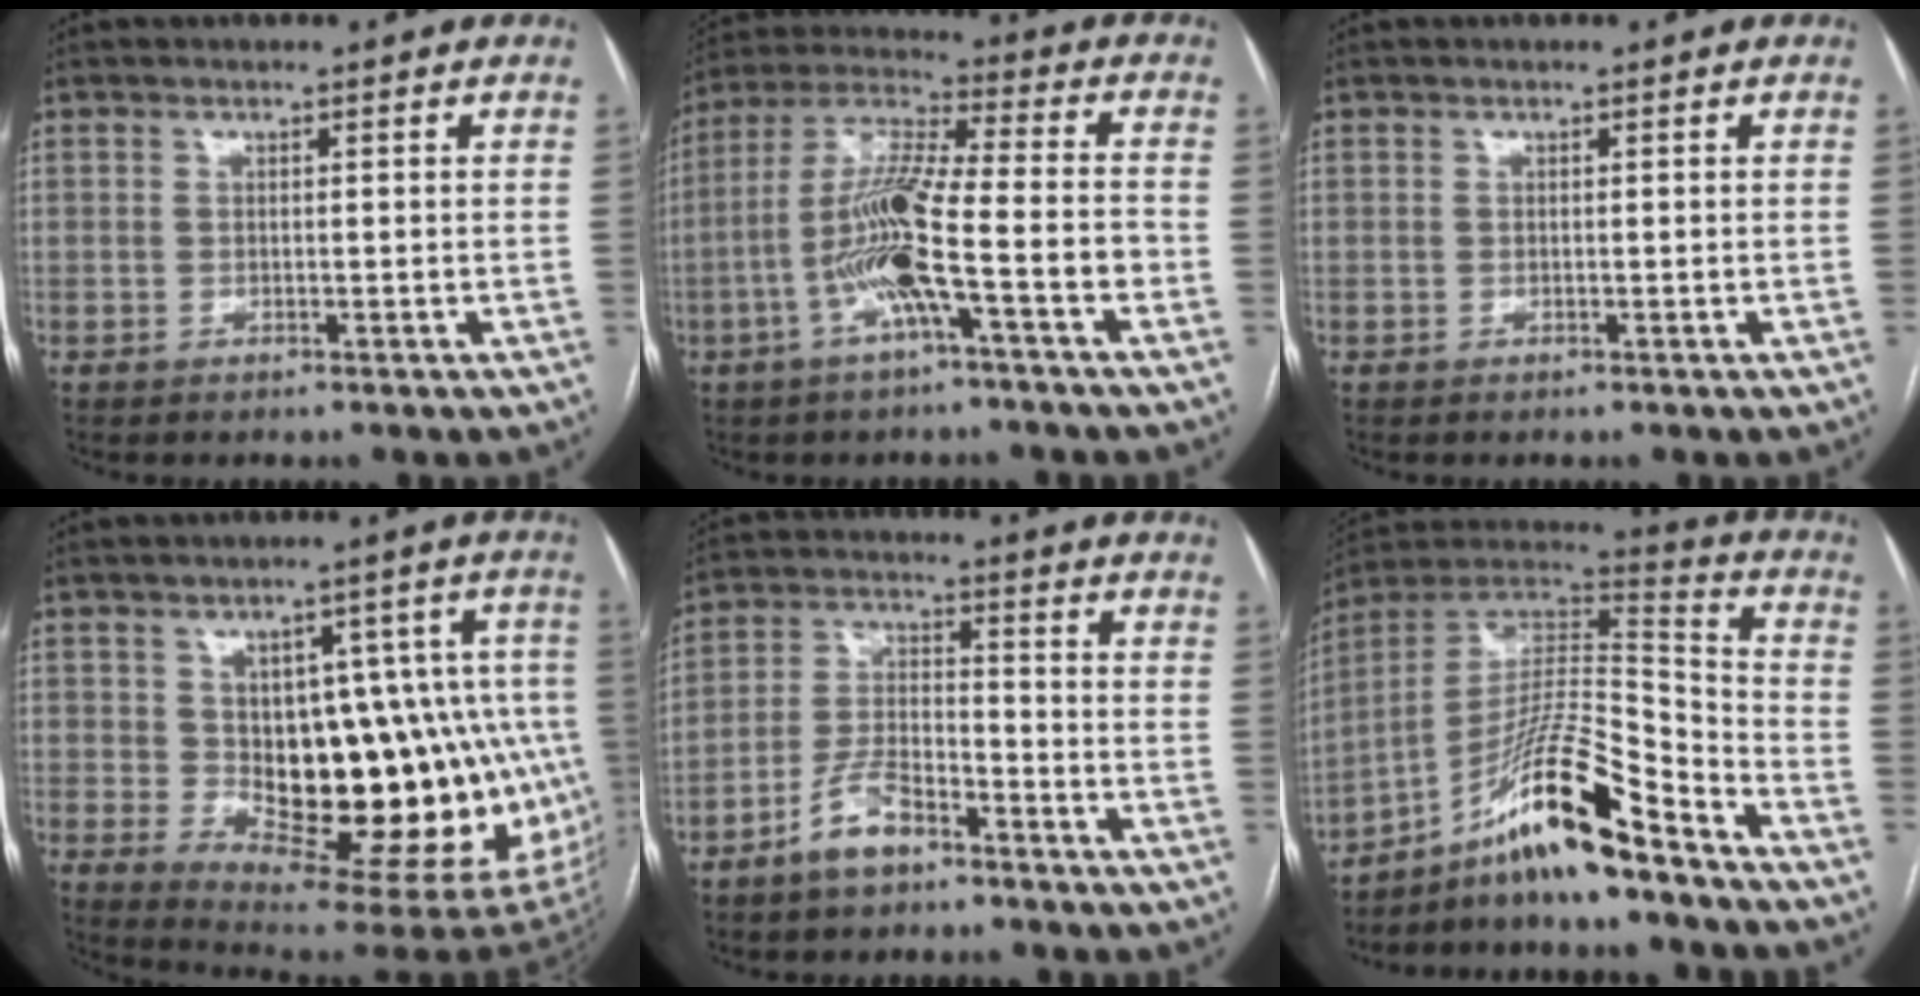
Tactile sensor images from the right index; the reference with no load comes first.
{"total": 12.9, "force": [-4.4, 0.9, 12.1], "torque": [-0.237, 0.016, -0.084]}
{"total": 0.0}
{"total": 22.2, "force": [-1.9, 10.1, 19.7], "torque": [-0.170, 0.031, 0.001]}
{"total": 6.7, "force": [-4.4, 3.2, 3.9], "torque": [-0.084, 0.012, -0.081]}
{"total": 16.0, "force": [-11.0, 0.9, 11.6], "torque": [-0.207, 0.018, -0.190]}